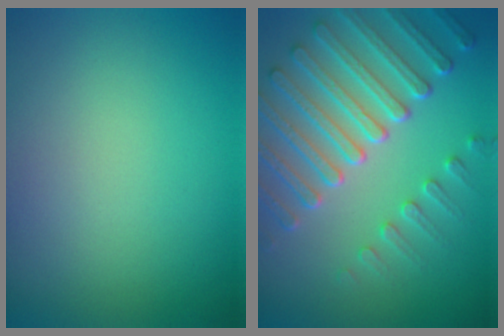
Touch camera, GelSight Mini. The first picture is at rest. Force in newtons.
{"total": 7.6, "press": 5.6, "slide": 5.1}